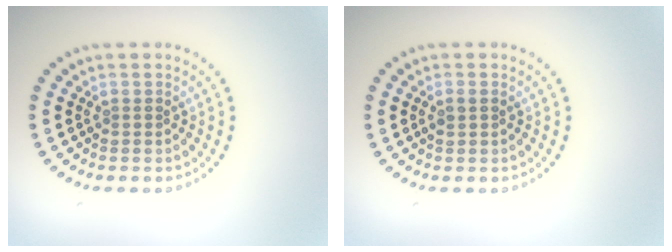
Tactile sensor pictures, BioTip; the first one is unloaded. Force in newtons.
{"total": 1.0, "press": 0.9, "slide": 0.3}